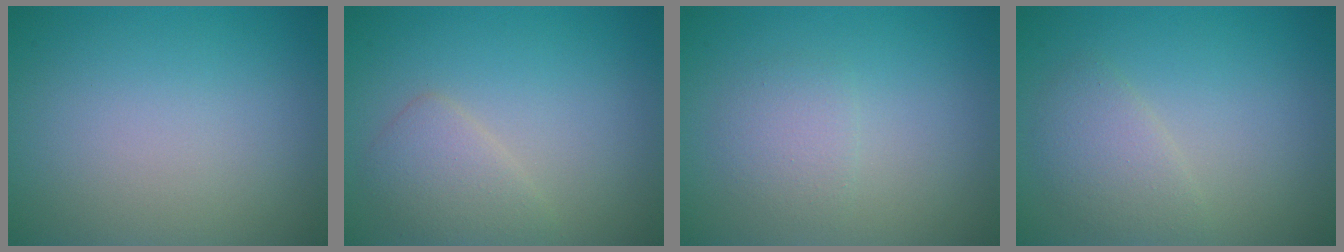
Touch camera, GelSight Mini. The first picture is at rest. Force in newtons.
{"total": 2.4, "press": 2.4, "slide": 0.1}
{"total": 2.9, "press": 2.9, "slide": 0.2}
{"total": 2.3, "press": 2.3, "slide": 0.1}